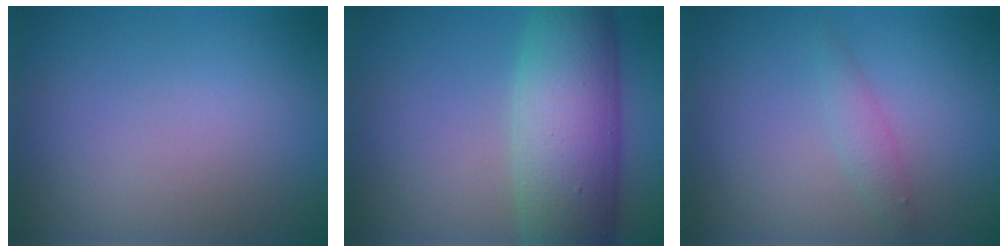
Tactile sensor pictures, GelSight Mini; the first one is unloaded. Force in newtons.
{"total": 8.7, "press": 8.7, "slide": 0.3}
{"total": 1.4, "press": 1.4, "slide": 0.1}